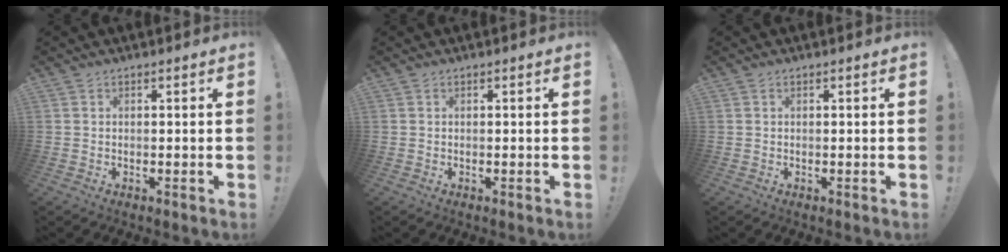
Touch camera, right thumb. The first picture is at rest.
{"total": 0.0}
{"total": 0.0}